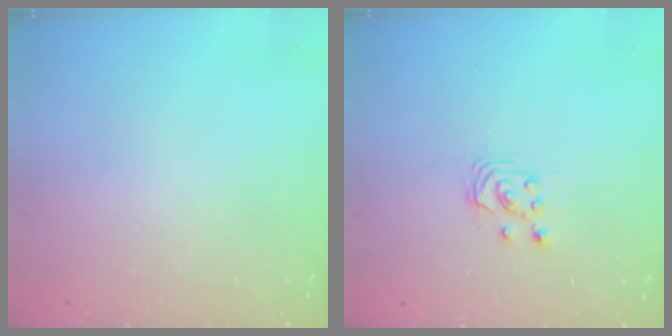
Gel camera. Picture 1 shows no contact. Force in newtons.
{"total": 2.9, "press": 2.9, "slide": 0.2}